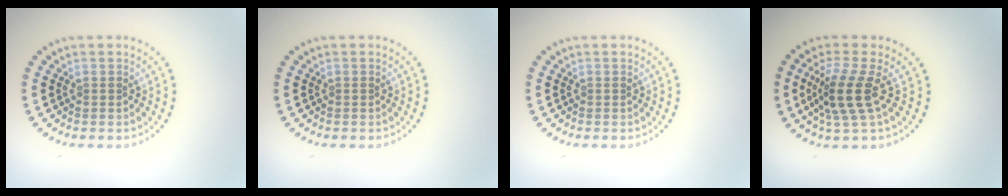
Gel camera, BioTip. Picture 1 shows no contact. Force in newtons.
{"total": 0.0}
{"total": 0.0}
{"total": 3.8, "press": 2.9, "slide": 2.4}